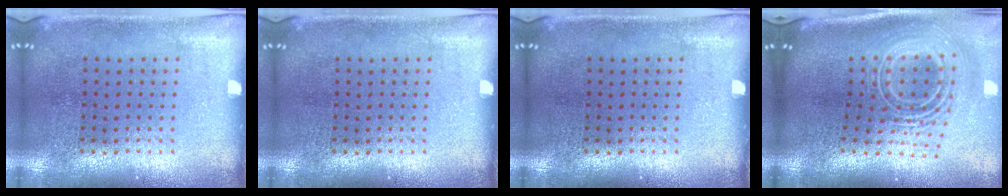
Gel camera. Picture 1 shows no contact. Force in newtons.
{"total": 0.0}
{"total": 0.0}
{"total": 2.8, "press": 1.9, "slide": 2.0}